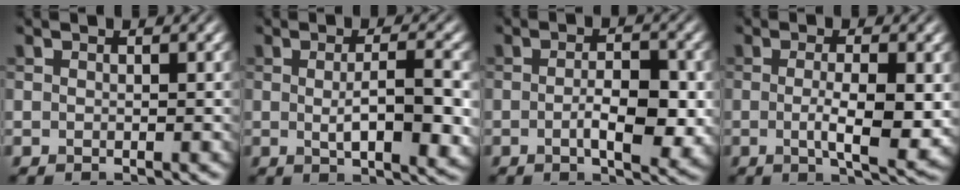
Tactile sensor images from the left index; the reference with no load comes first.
{"total": 6.2, "force": [-0.4, 1.8, 6.0], "torque": [-0.094, -0.009, -0.001]}
{"total": 4.8, "force": [-0.7, 2.0, 4.4], "torque": [-0.074, -0.009, -0.010]}
{"total": 5.6, "force": [-0.5, 1.4, 5.4], "torque": [-0.090, -0.010, -0.005]}